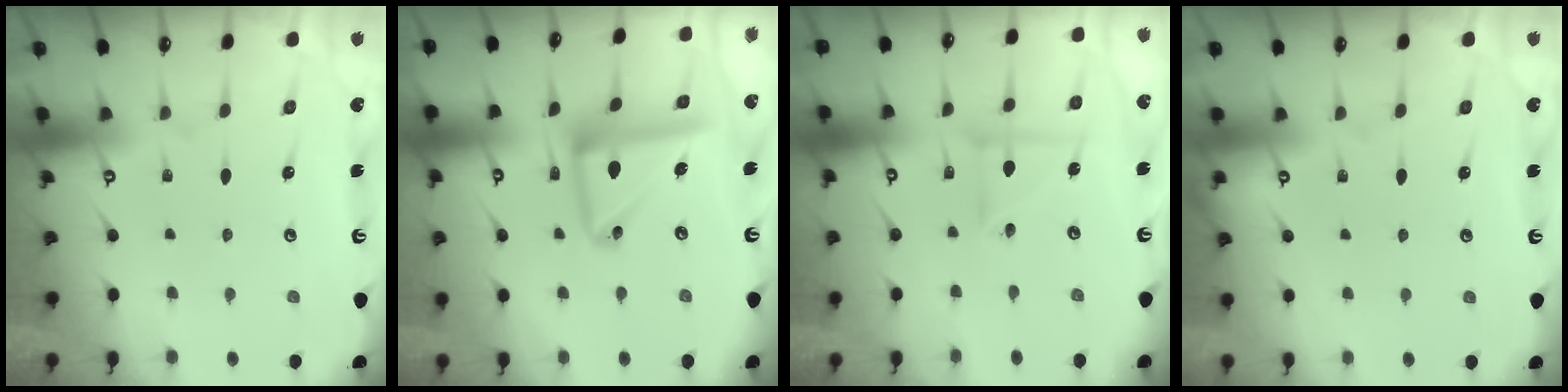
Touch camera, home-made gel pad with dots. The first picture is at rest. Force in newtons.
{"total": 14.0, "press": 13.9, "slide": 1.6}
{"total": 5.1, "press": 5.0, "slide": 0.5}
{"total": 0.0}